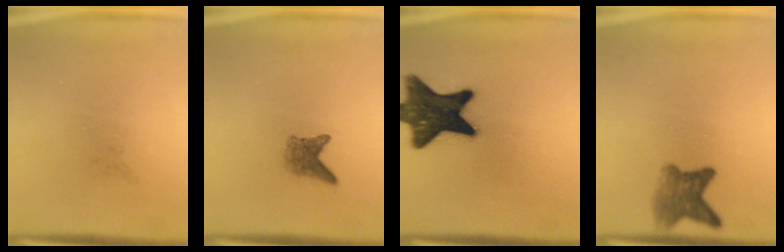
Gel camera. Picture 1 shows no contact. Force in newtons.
{"total": 2.4}
{"total": 15.8}
{"total": 4.2}